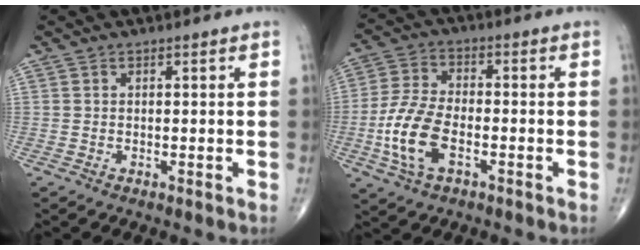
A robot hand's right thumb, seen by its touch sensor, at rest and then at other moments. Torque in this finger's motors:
{"motor_torque": [0.15, 0.48, 0.99, -0.27, 0.36]}